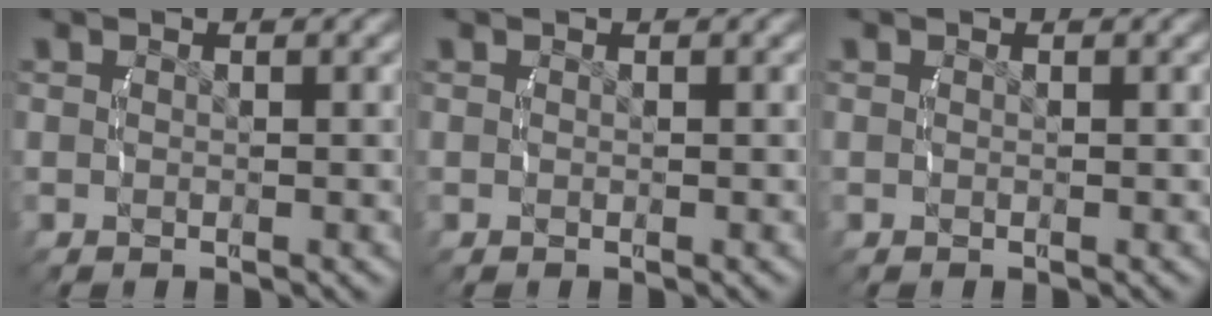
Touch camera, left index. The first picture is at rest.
{"total": 0.0}
{"total": 0.0}